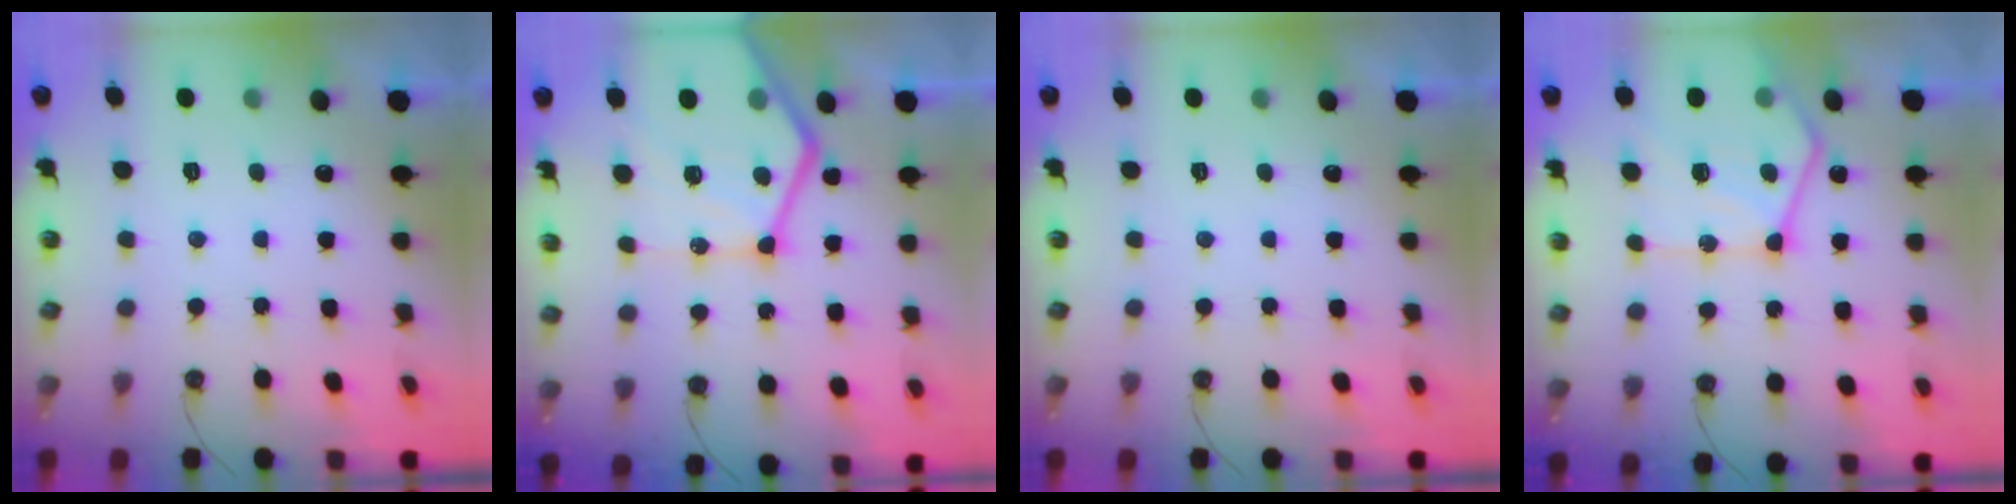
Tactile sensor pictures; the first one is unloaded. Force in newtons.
{"total": 26.9, "press": 26.8, "slide": 2.9}
{"total": 0.0}
{"total": 17.9, "press": 17.9, "slide": 1.4}